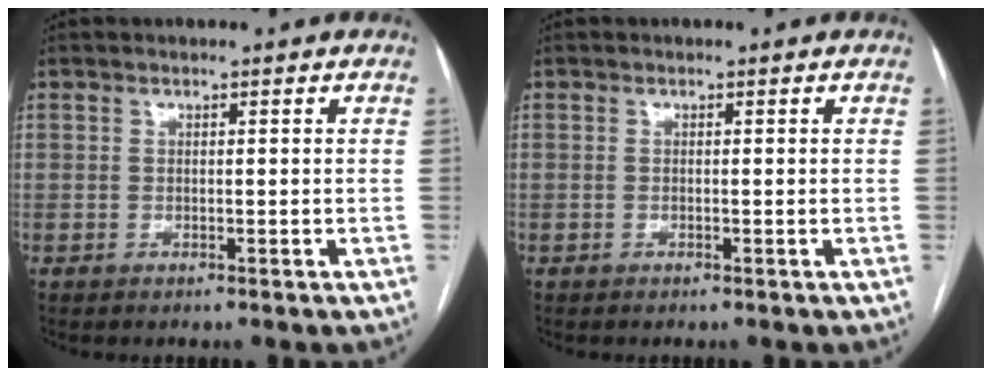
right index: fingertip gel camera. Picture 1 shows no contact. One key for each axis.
{"total": 0.0}